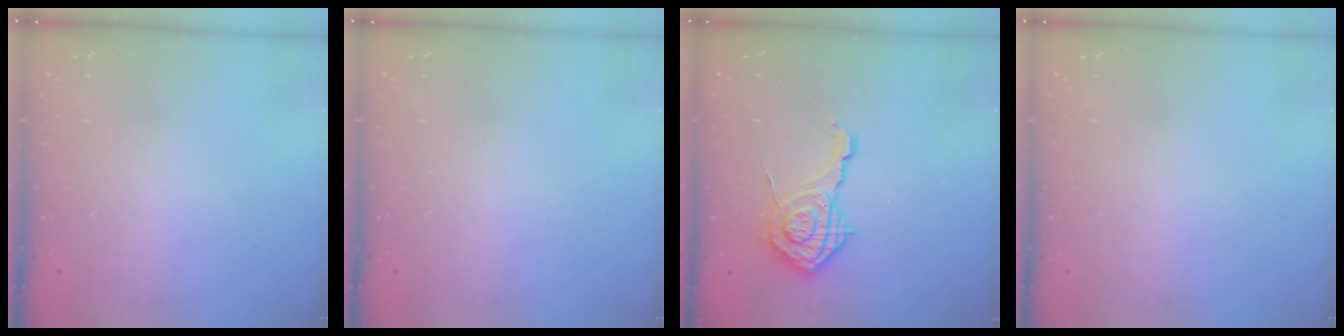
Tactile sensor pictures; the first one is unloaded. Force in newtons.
{"total": 0.0}
{"total": 13.6, "press": 13.5, "slide": 1.4}
{"total": 0.0}